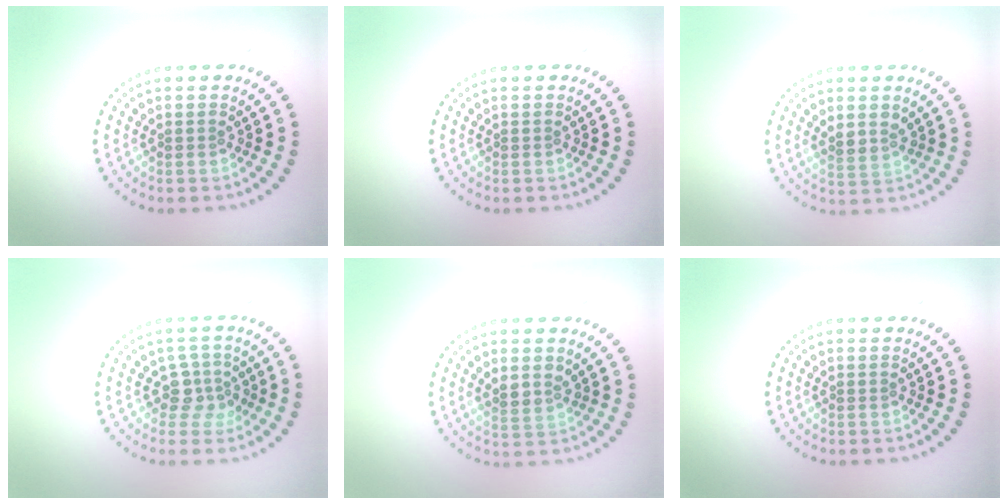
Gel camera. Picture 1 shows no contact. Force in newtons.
{"total": 0.0}
{"total": 2.1, "press": 1.8, "slide": 1.1}
{"total": 2.2, "press": 1.8, "slide": 1.3}
{"total": 2.1, "press": 1.8, "slide": 1.1}
{"total": 0.0}